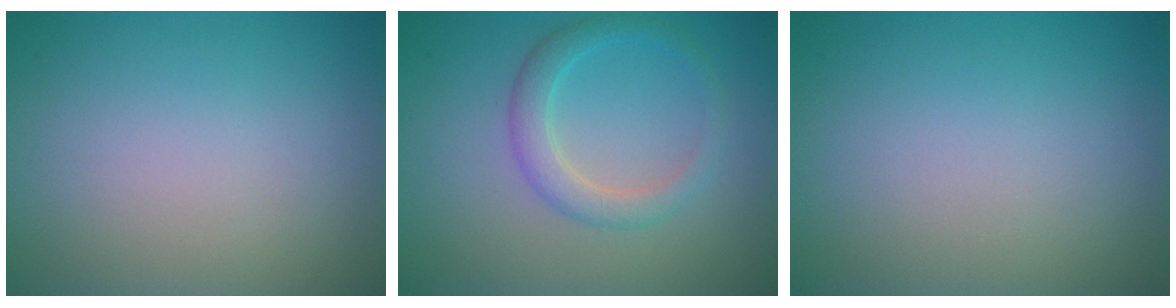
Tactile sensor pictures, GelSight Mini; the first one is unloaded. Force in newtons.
{"total": 2.7, "press": 2.7, "slide": 0.1}
{"total": 0.0}